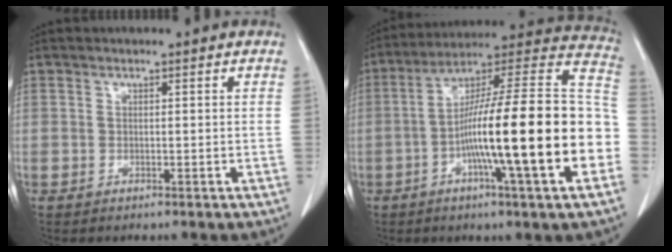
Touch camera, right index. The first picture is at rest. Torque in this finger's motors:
{"motor_torque": [2.14, 0.00, 1.06, 0.21]}